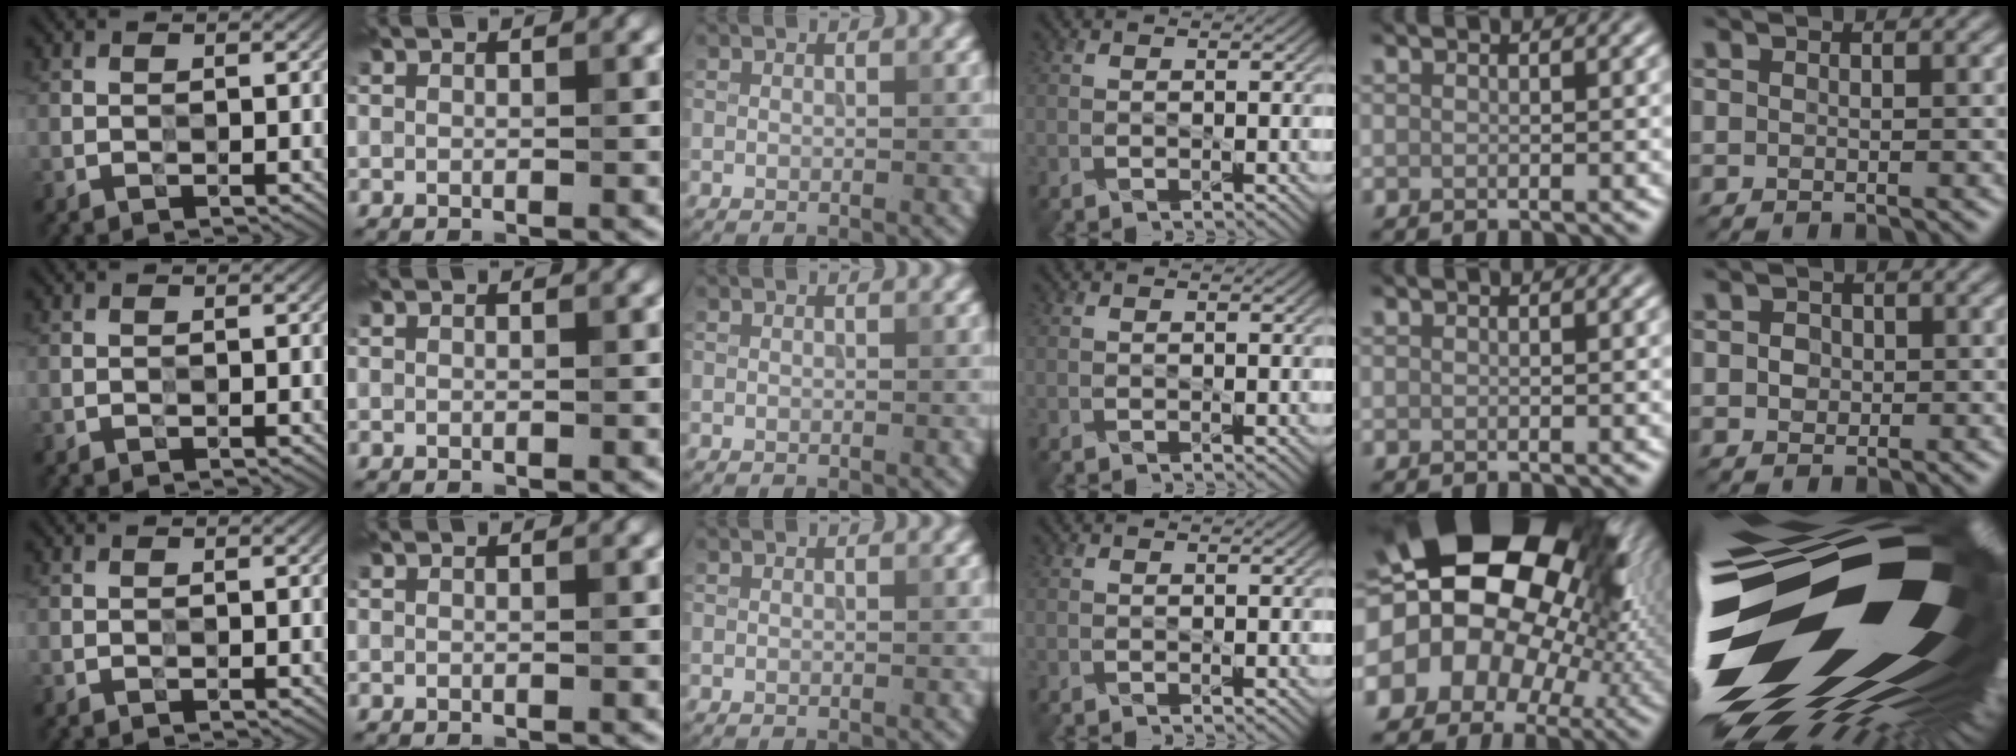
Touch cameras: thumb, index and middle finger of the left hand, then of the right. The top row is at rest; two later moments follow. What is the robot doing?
{"motion": "press", "object": "button"}